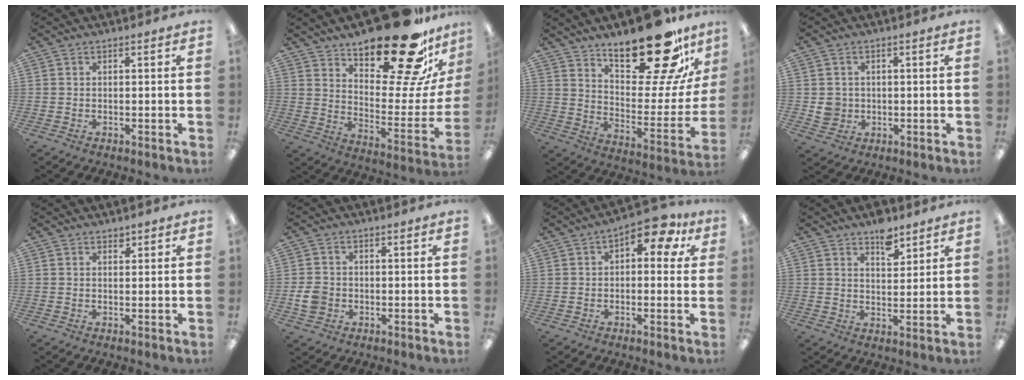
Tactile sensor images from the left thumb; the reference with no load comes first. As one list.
[{"total": 26.5, "force": [20.2, 8.6, 14.9], "torque": [-0.189, -0.146, 0.328]}, {"total": 24.7, "force": [18.6, 7.6, 14.4], "torque": [-0.197, -0.133, 0.303]}, {"total": 3.8, "force": [0.2, 3.7, 0.8], "torque": [-0.004, 0.002, 0.004]}, {"total": 1.3, "force": [1.1, 0.7, 0.4], "torque": [0.008, -0.006, 0.017]}, {"total": 4.5, "force": [-1.0, 3.8, 2.2], "torque": [-0.041, 0.000, -0.021]}, {"total": 8.8, "force": [3.8, 4.1, 6.8], "torque": [-0.087, -0.017, 0.058]}, {"total": 6.1, "force": [4.7, 3.0, 2.5], "torque": [-0.015, -0.031, 0.077]}]